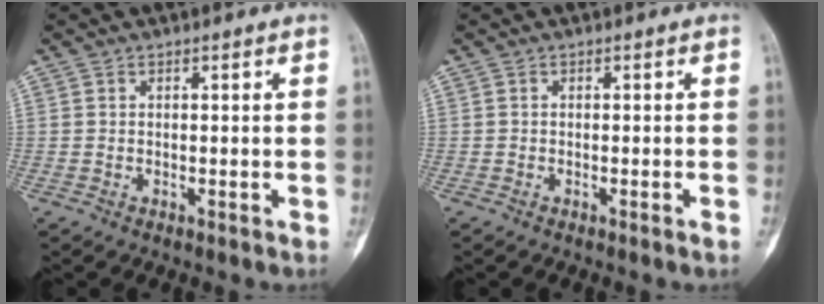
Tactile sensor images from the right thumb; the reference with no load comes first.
{"total": 0.7, "force": [-0.4, -0.2, 0.5], "torque": [-0.011, 0.000, -0.007]}